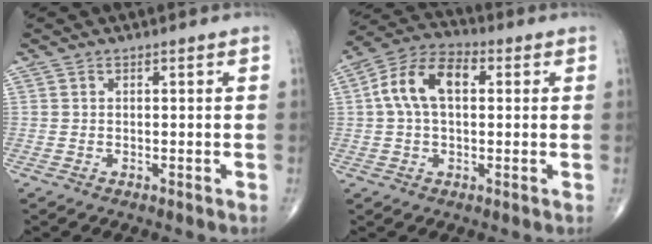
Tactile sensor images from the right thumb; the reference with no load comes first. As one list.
[{"total": 11.0, "force": [1.8, 6.4, 8.8], "torque": [-0.167, 0.031, 0.024]}]